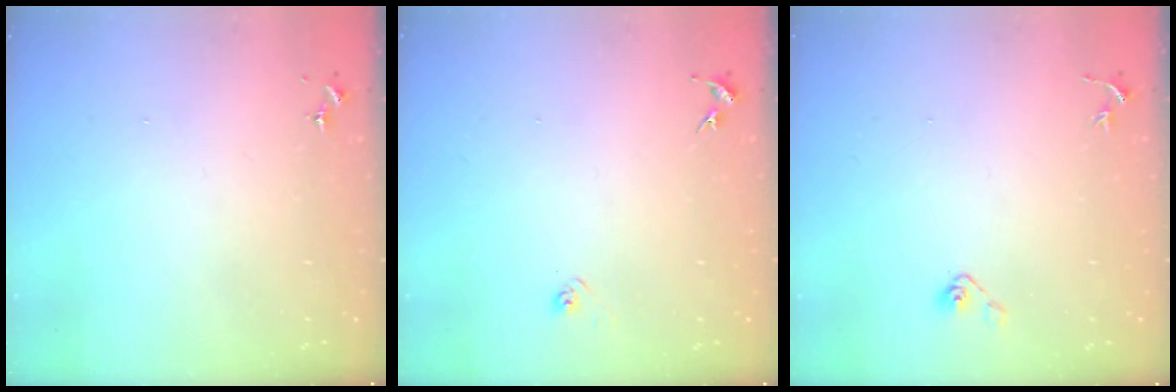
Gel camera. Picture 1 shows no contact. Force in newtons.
{"total": 3.3, "press": 3.2, "slide": 0.8}
{"total": 4.1, "press": 3.7, "slide": 1.7}